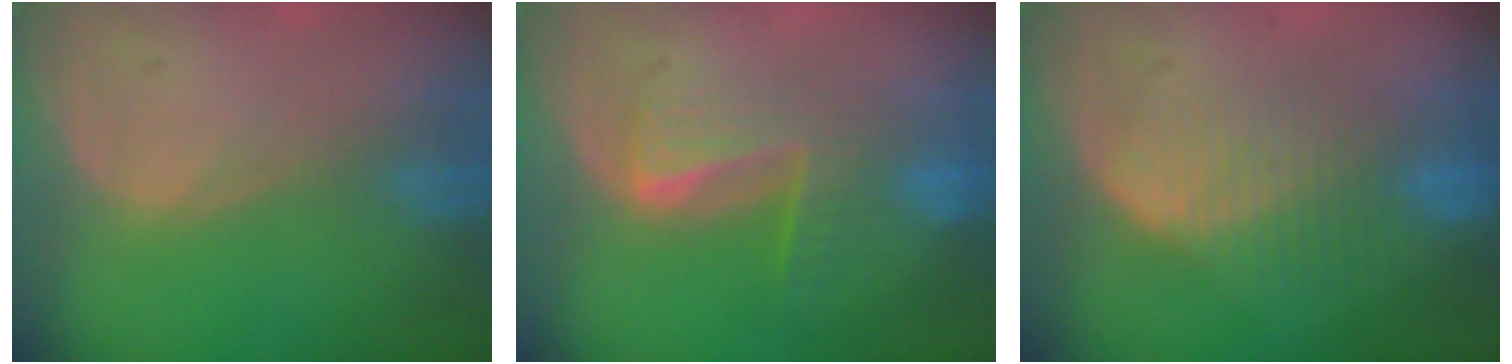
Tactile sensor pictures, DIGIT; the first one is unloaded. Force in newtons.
{"total": 6.3, "press": 6.2, "slide": 1.5}
{"total": 8.5, "press": 7.2, "slide": 4.5}